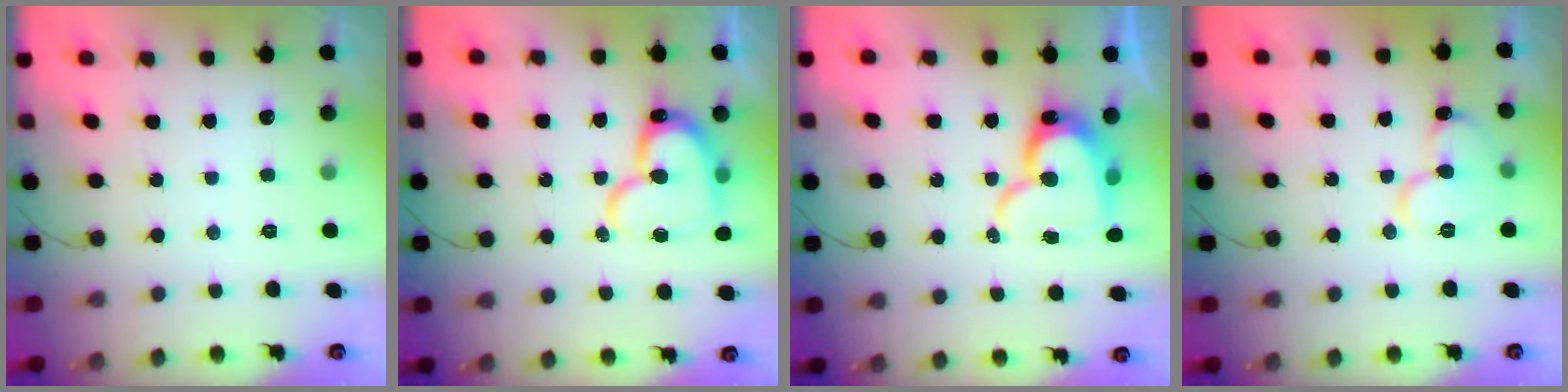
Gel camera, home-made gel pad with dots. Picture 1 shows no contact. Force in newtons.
{"total": 16.3, "press": 16.3, "slide": 1.2}
{"total": 15.3, "press": 15.2, "slide": 1.6}
{"total": 11.6, "press": 11.5, "slide": 1.3}